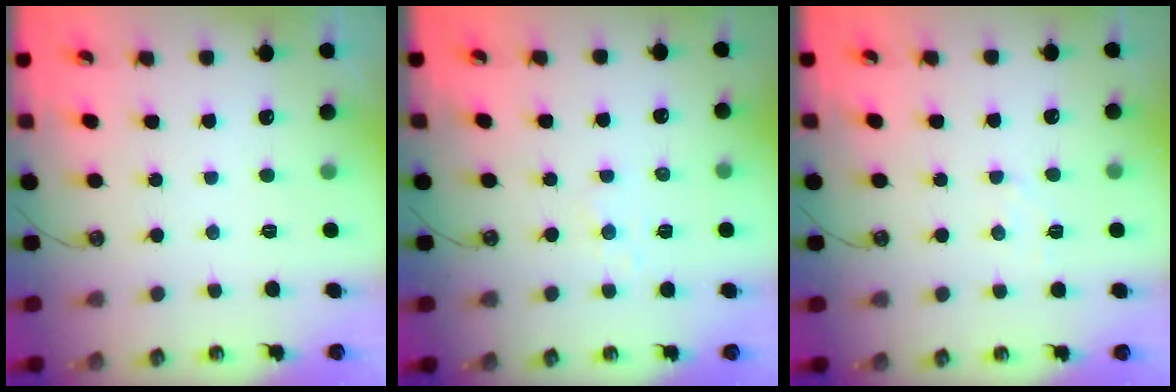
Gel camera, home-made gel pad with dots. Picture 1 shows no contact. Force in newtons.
{"total": 5.0, "press": 4.9, "slide": 0.6}
{"total": 4.7, "press": 4.6, "slide": 0.7}